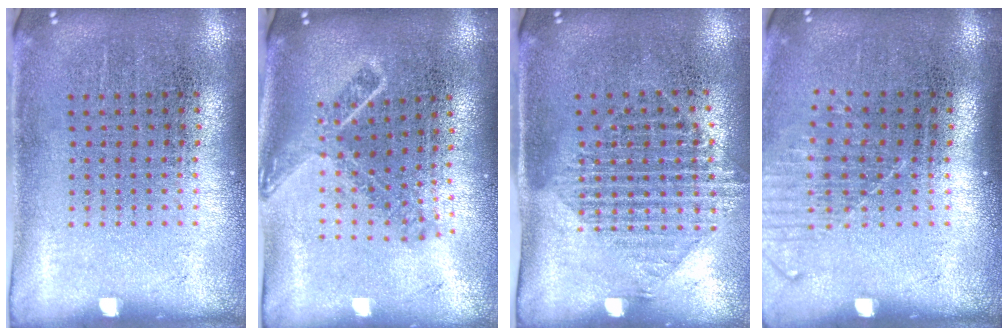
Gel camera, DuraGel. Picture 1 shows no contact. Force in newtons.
{"total": 1.8, "press": 1.3, "slide": 1.2}
{"total": 1.5, "press": 1.3, "slide": 0.9}
{"total": 1.3, "press": 1.1, "slide": 0.8}